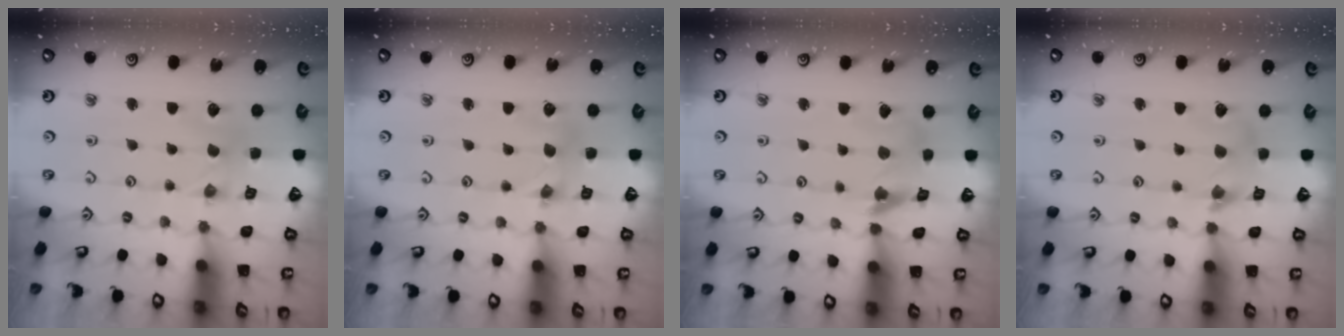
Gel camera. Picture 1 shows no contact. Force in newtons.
{"total": 2.9, "press": 2.9, "slide": 0.3}
{"total": 9.0, "press": 8.9, "slide": 0.9}
{"total": 6.7, "press": 6.6, "slide": 0.7}